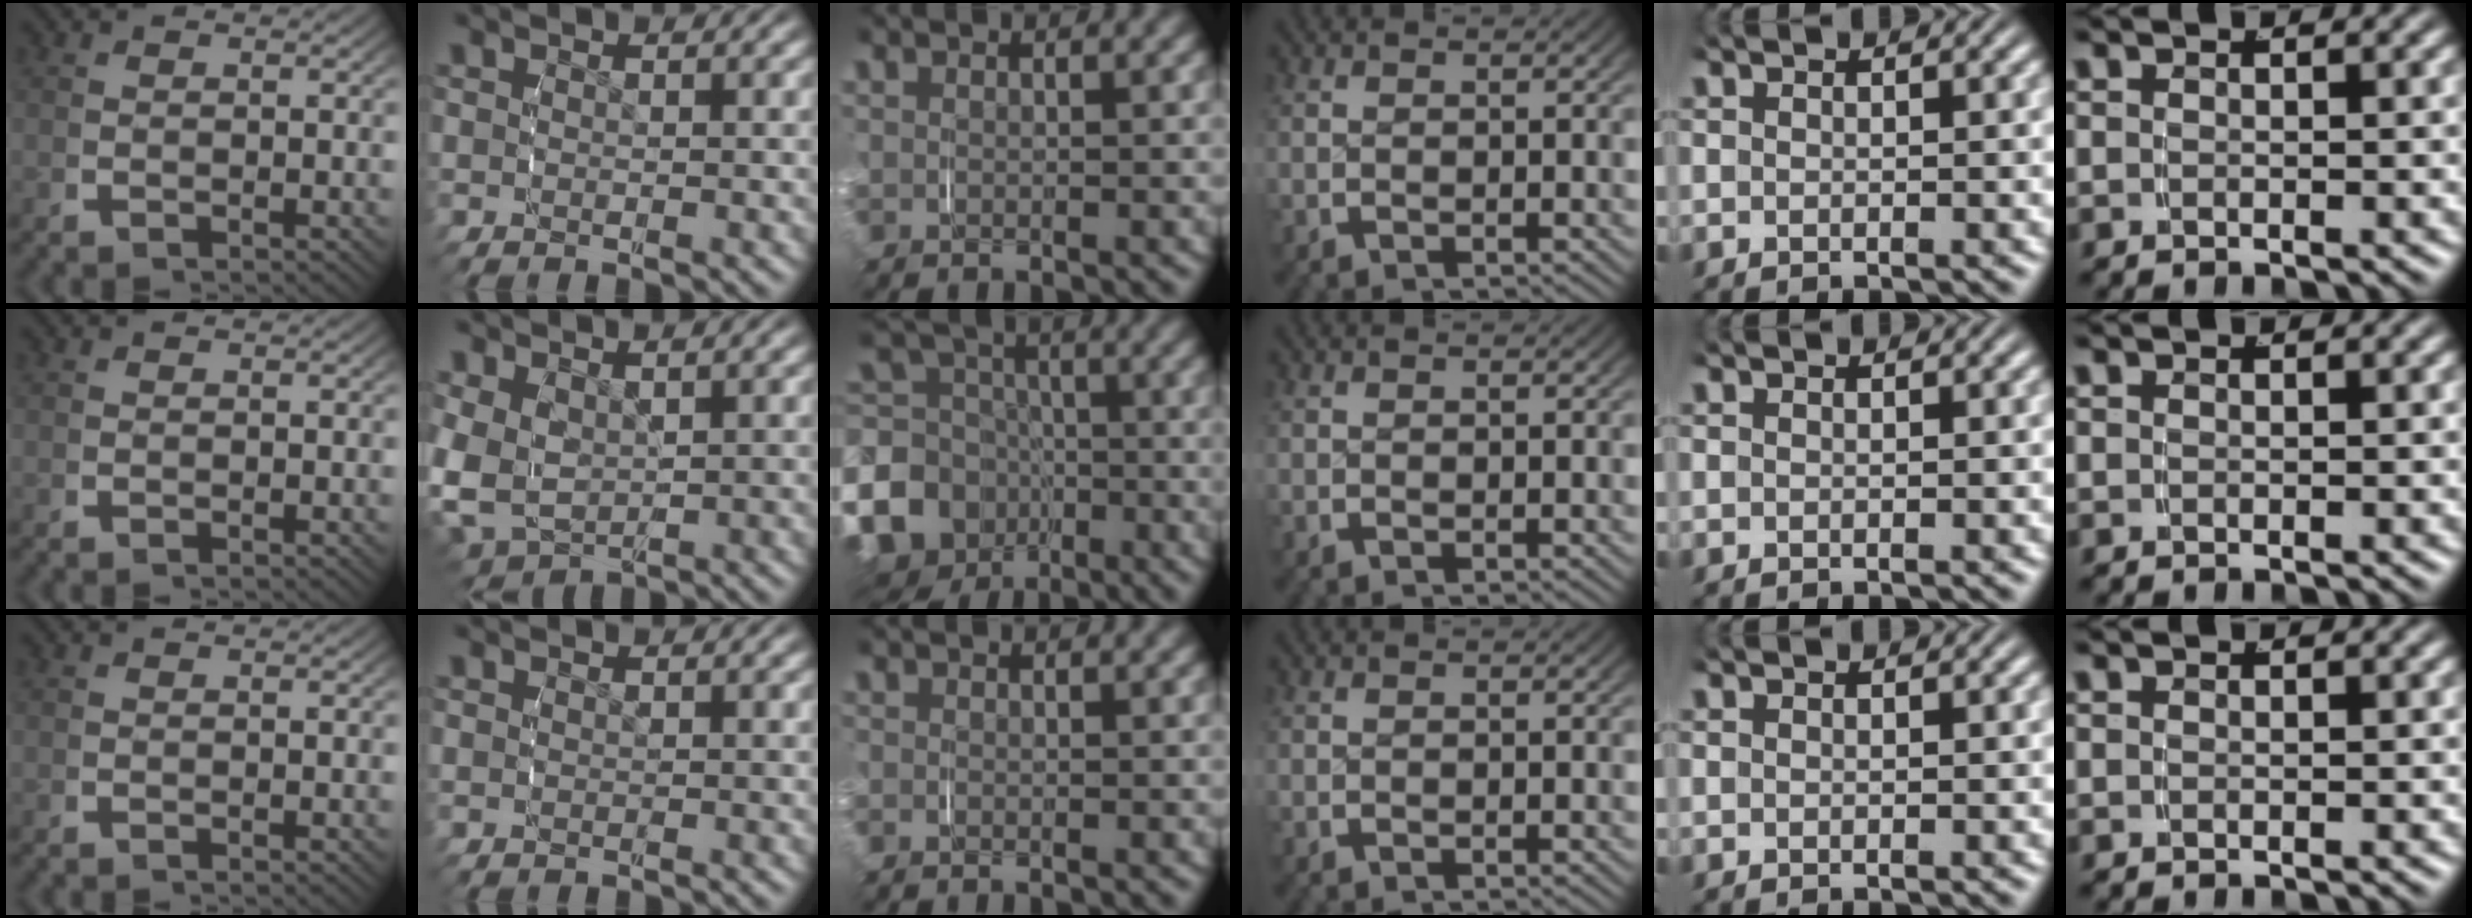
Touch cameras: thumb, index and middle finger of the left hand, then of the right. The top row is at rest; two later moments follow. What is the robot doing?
{"motion": "grasp_and_lifting", "object": "paper towel"}